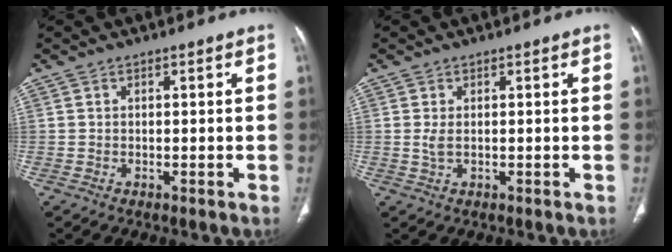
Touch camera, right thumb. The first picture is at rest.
{"total": 1.3, "force": [0.1, 0.6, 1.2], "torque": [-0.032, -0.001, 0.007]}